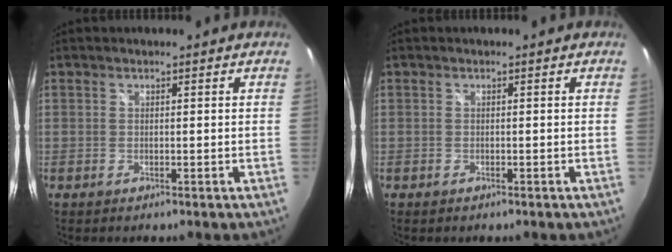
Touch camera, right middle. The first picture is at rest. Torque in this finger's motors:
{"motor_torque": [-0.18, -0.01, -0.02, 0.00]}